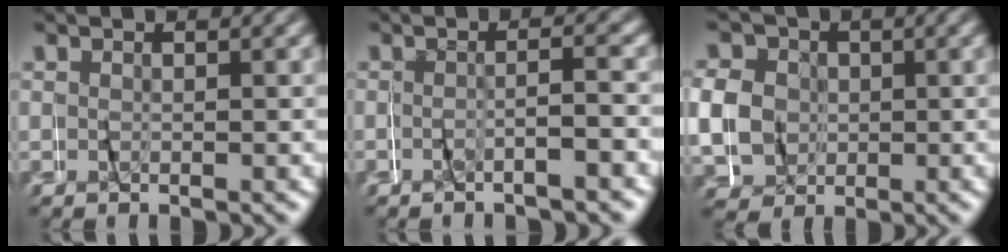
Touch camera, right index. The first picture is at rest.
{"total": 1.9, "force": [-1.6, -0.5, 0.8], "torque": [-0.015, 0.008, -0.034]}
{"total": 7.6, "force": [0.7, 7.1, 2.7], "torque": [-0.067, -0.007, 0.010]}